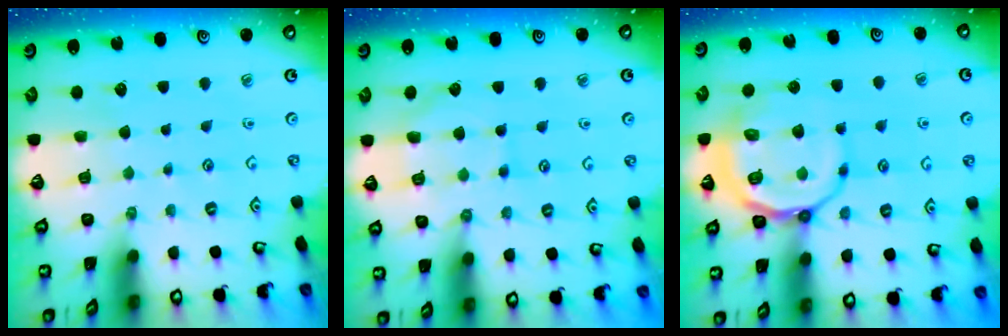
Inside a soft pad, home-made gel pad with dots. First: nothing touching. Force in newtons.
{"total": 8.8, "press": 8.8, "slide": 0.9}
{"total": 12.4, "press": 12.1, "slide": 2.3}